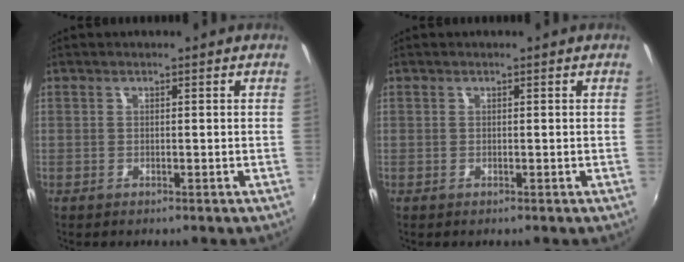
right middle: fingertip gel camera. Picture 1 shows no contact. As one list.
[{"total": 0.0}]